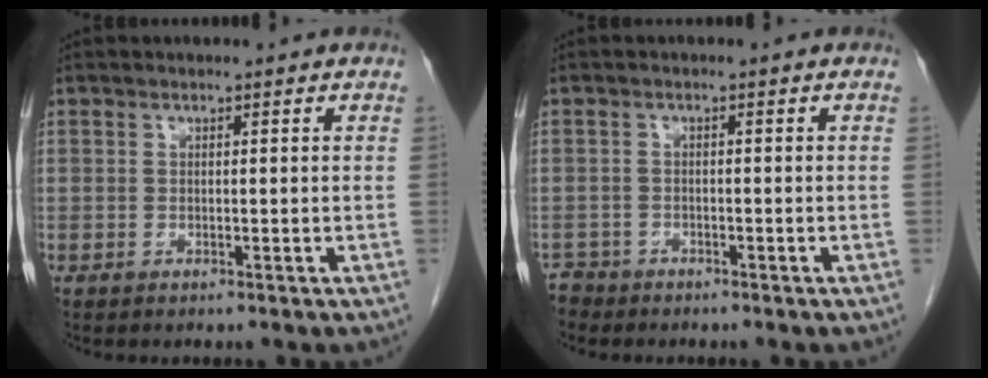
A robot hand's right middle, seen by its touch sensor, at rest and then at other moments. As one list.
[{"total": 2.2, "force": [-2.0, 0.9, -0.5], "torque": [0.003, -0.001, -0.039]}]